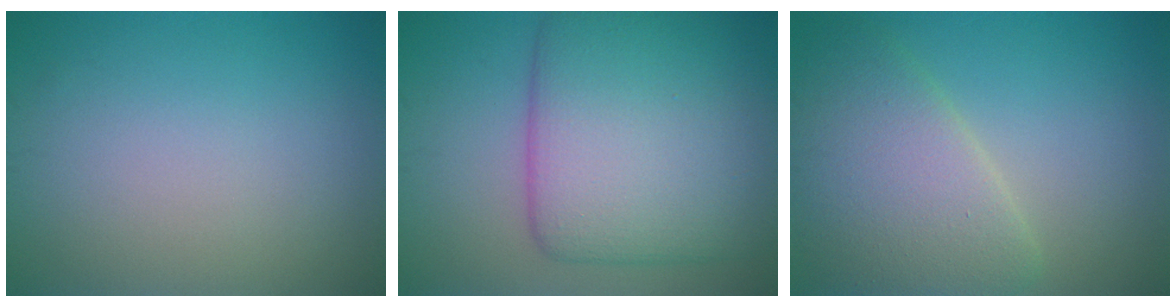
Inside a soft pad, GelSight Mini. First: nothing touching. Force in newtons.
{"total": 11.3, "press": 11.2, "slide": 0.5}
{"total": 6.7, "press": 6.7, "slide": 0.2}